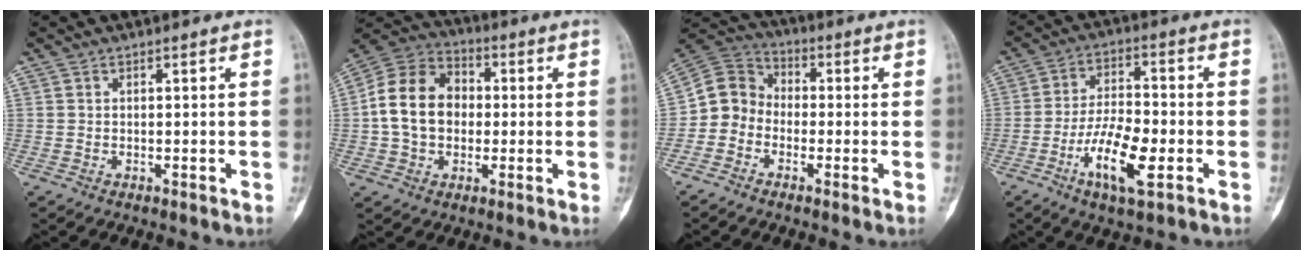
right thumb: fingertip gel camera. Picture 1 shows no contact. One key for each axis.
{"total": 14.0, "fx": -0.1, "fy": 10.8, "fz": 9.0, "tx": -0.145, "ty": 0.034, "tz": -0.009}
{"total": 7.9, "fx": -2.0, "fy": 7.0, "fz": 3.0, "tx": -0.038, "ty": 0.045, "tz": -0.055}
{"total": 11.6, "fx": -4.1, "fy": 4.0, "fz": 10.0, "tx": -0.189, "ty": 0.013, "tz": -0.074}